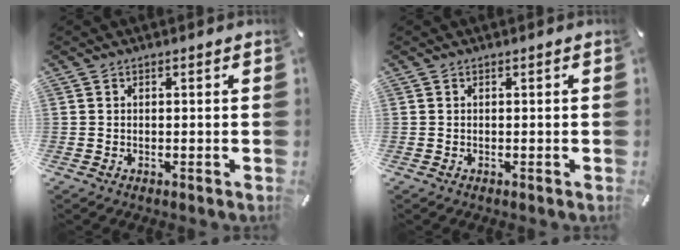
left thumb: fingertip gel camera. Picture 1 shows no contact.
{"total": 0.0}